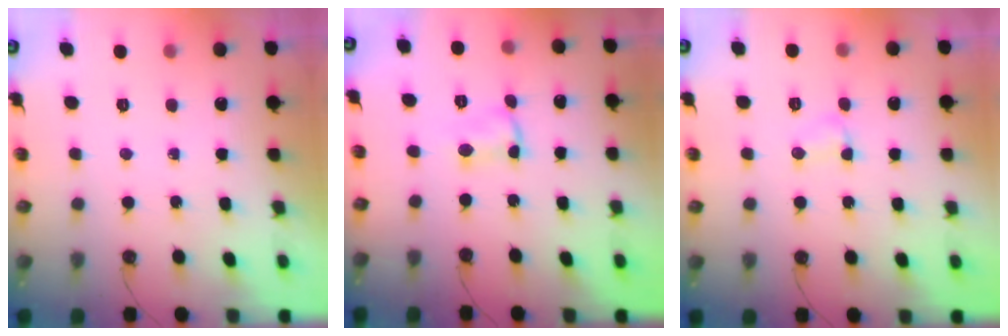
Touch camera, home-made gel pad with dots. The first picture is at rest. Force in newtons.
{"total": 1.9, "press": 1.9, "slide": 0.4}
{"total": 2.7, "press": 2.7, "slide": 0.4}